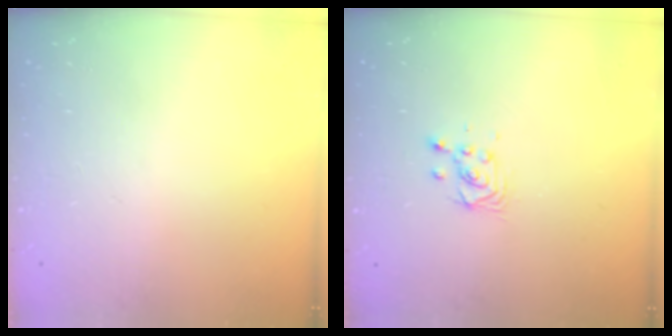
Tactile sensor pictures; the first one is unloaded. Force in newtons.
{"total": 3.3, "press": 3.2, "slide": 0.6}